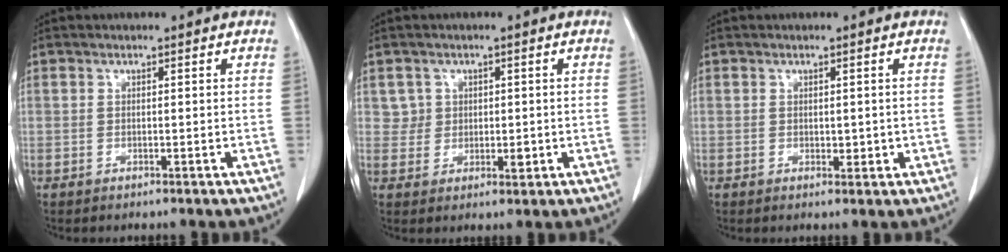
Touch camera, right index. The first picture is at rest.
{"total": 3.1, "force": [0.8, 3.0, 0.6], "torque": [0.000, -0.002, 0.013]}
{"total": 1.6, "force": [0.0, 1.0, 1.2], "torque": [-0.014, -0.002, 0.002]}